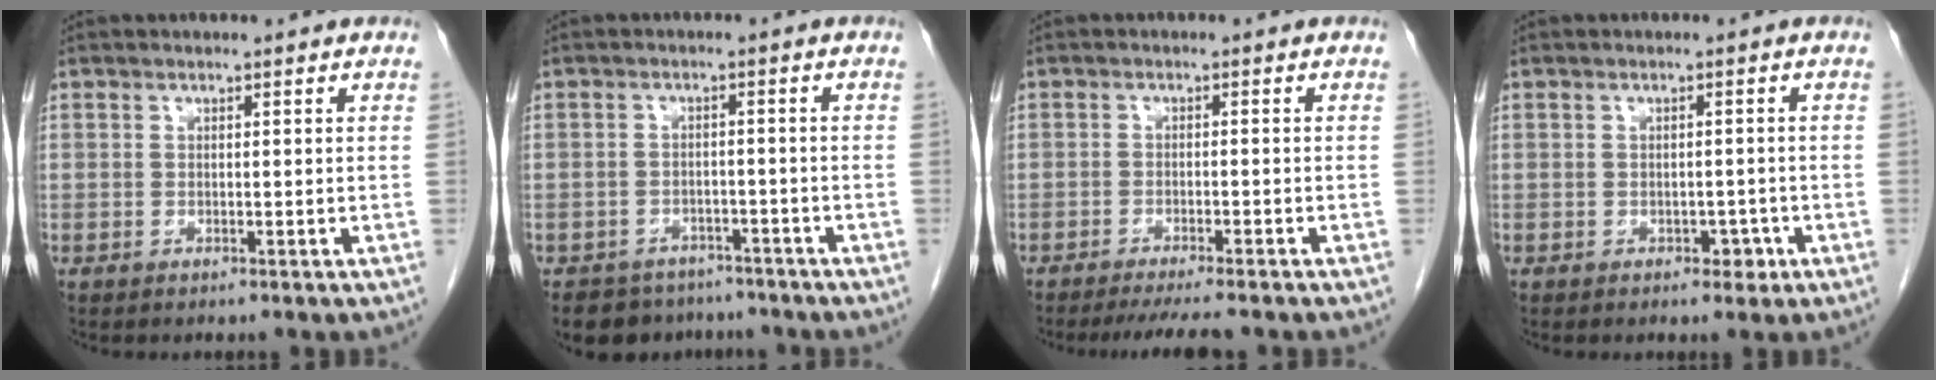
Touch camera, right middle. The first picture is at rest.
{"total": 8.0, "force": [-6.6, 4.4, 1.1], "torque": [-0.010, 0.007, -0.087]}
{"total": 6.8, "force": [-5.9, 0.2, 3.4], "torque": [-0.039, -0.013, -0.089]}
{"total": 2.0, "force": [-0.9, 1.3, 1.2], "torque": [-0.012, 0.004, -0.007]}